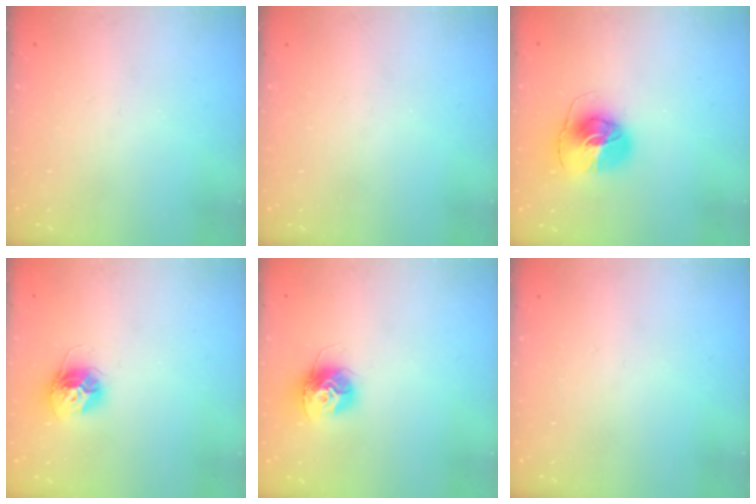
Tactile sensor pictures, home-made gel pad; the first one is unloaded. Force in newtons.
{"total": 0.0}
{"total": 9.1, "press": 9.1, "slide": 0.8}
{"total": 11.4, "press": 11.3, "slide": 0.8}
{"total": 12.1, "press": 12.1, "slide": 1.1}
{"total": 0.0}